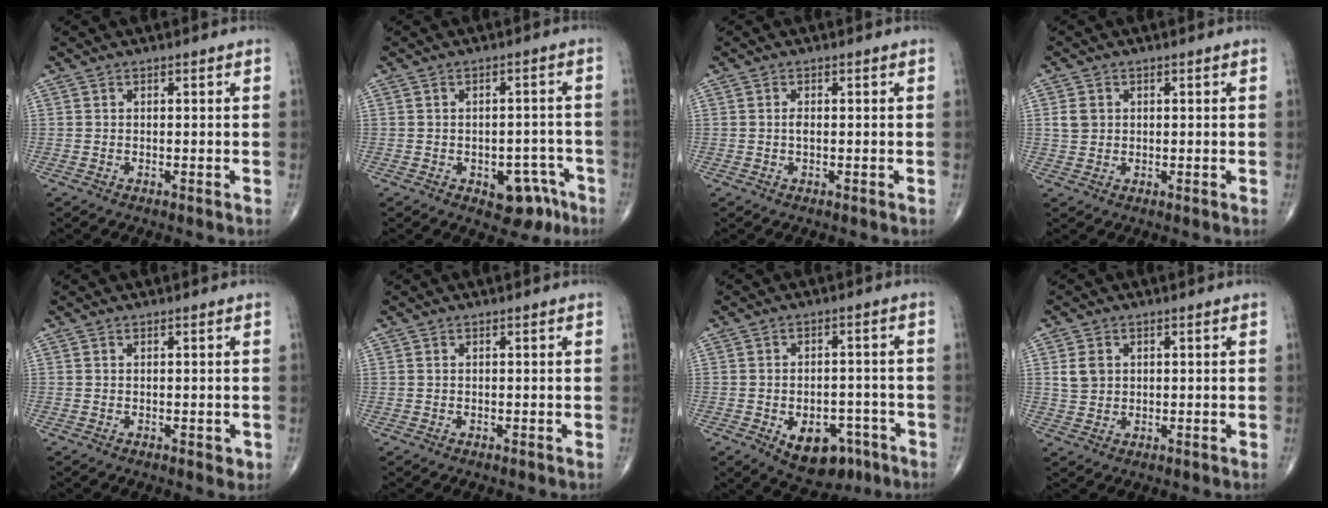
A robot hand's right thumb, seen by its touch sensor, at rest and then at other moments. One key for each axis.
{"total": 7.3, "fx": -3.7, "fy": 4.4, "fz": 4.4, "tx": -0.021, "ty": 0.030, "tz": -0.040}
{"total": 1.0, "fx": -0.1, "fy": 0.5, "fz": 0.9, "tx": -0.018, "ty": 0.001, "tz": -0.002}
{"total": 2.9, "fx": 0.6, "fy": 2.5, "fz": 1.4, "tx": -0.018, "ty": 0.001, "tz": 0.015}
{"total": 1.7, "fx": -0.1, "fy": 1.0, "fz": 1.4, "tx": -0.009, "ty": -0.003, "tz": 0.000}
{"total": 0.0}
{"total": 10.3, "fx": -4.8, "fy": 6.6, "fz": 6.3, "tx": -0.062, "ty": 0.028, "tz": -0.057}
{"total": 3.9, "fx": 1.0, "fy": 3.1, "fz": 2.1, "tx": -0.028, "ty": -0.001, "tz": 0.024}